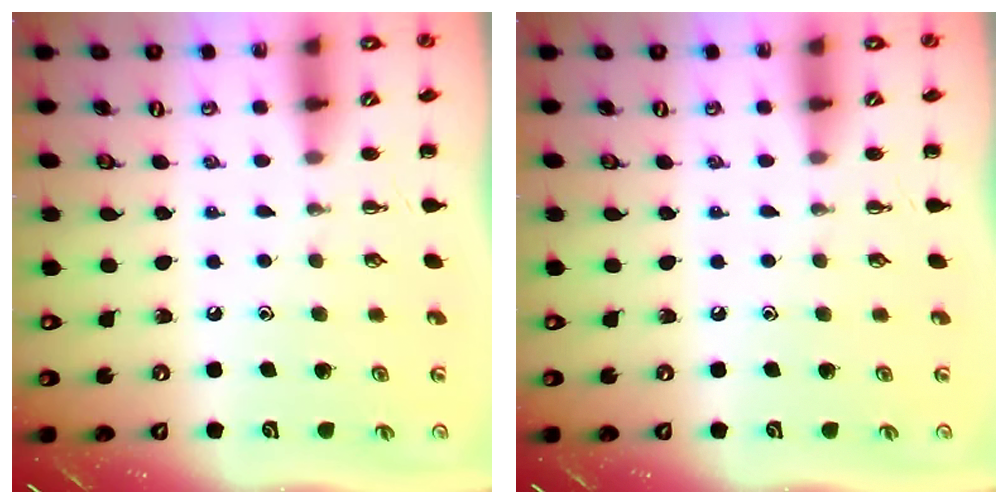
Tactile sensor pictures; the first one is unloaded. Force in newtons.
{"total": 0.0}